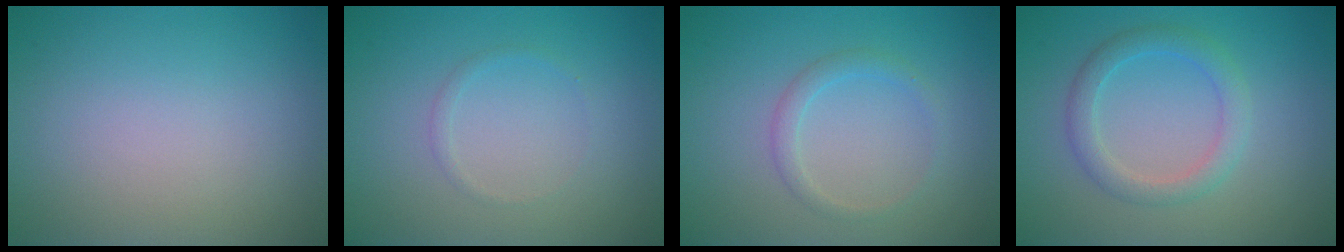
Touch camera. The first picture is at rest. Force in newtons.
{"total": 0.6, "press": 0.6, "slide": 0.0}
{"total": 1.5, "press": 1.5, "slide": 0.1}
{"total": 2.6, "press": 2.6, "slide": 0.1}